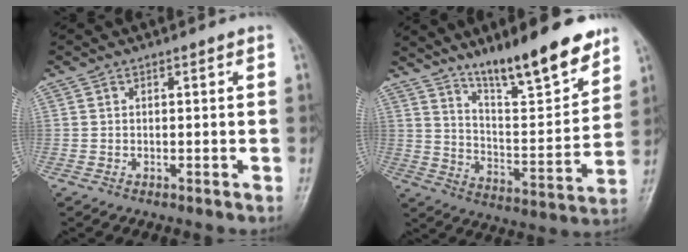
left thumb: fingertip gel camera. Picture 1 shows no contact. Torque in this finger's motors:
{"motor_torque": [1.67, 1.38, 1.46, -1.31, 0.08]}